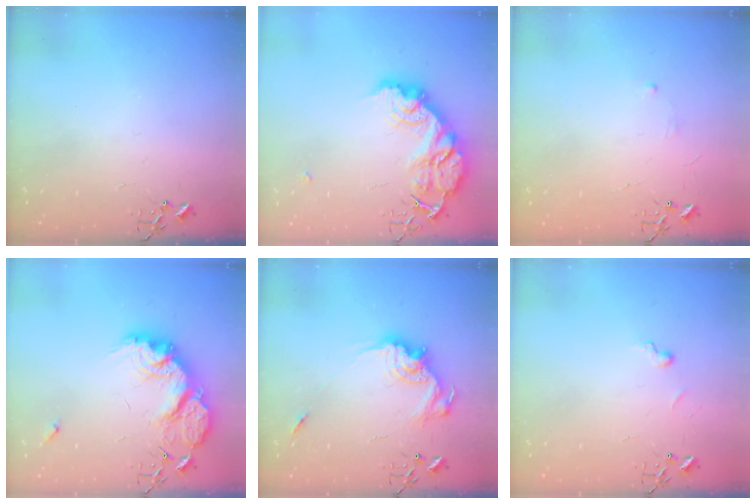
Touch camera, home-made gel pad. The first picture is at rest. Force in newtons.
{"total": 25.5, "press": 25.4, "slide": 2.1}
{"total": 2.9, "press": 2.8, "slide": 0.5}
{"total": 19.6, "press": 19.6, "slide": 1.3}
{"total": 14.8, "press": 14.8, "slide": 0.8}
{"total": 4.3, "press": 4.3, "slide": 0.6}